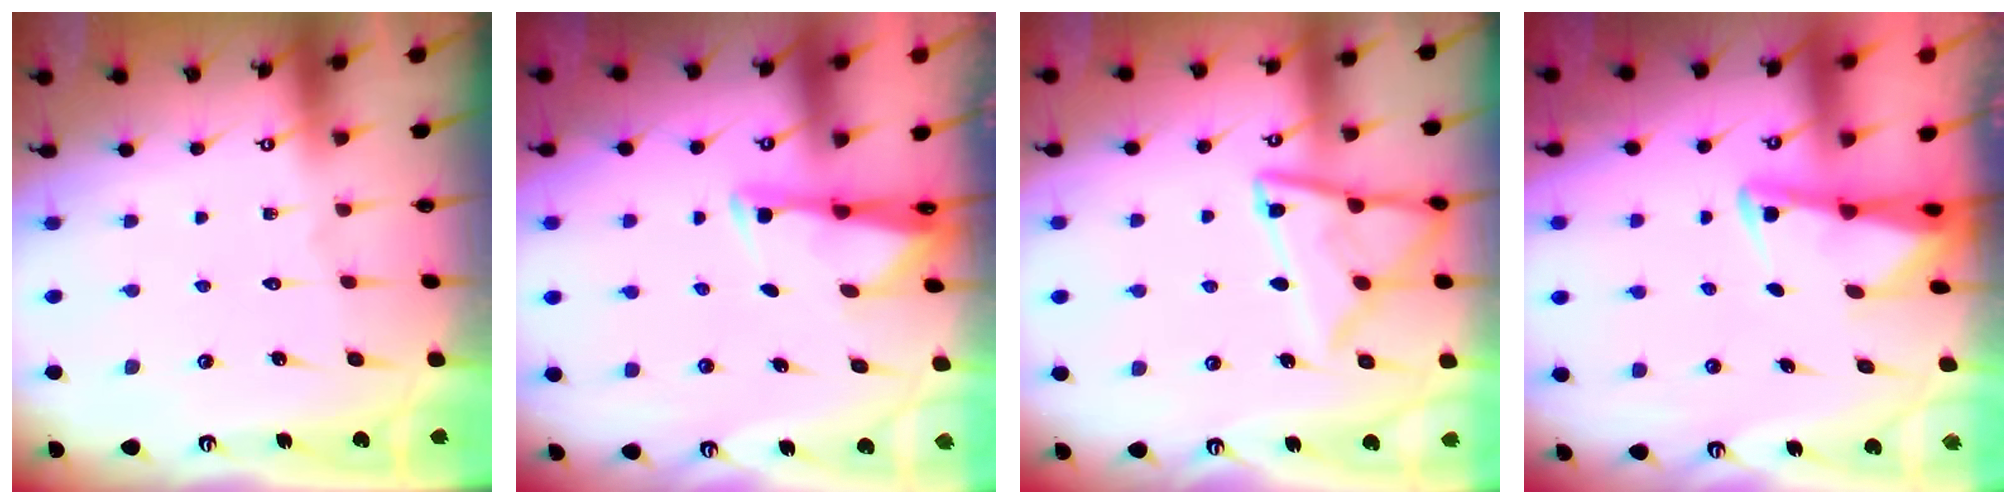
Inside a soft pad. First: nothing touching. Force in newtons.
{"total": 2.7, "press": 2.7, "slide": 0.4}
{"total": 14.1, "press": 14.1, "slide": 1.3}
{"total": 2.5, "press": 2.5, "slide": 0.2}